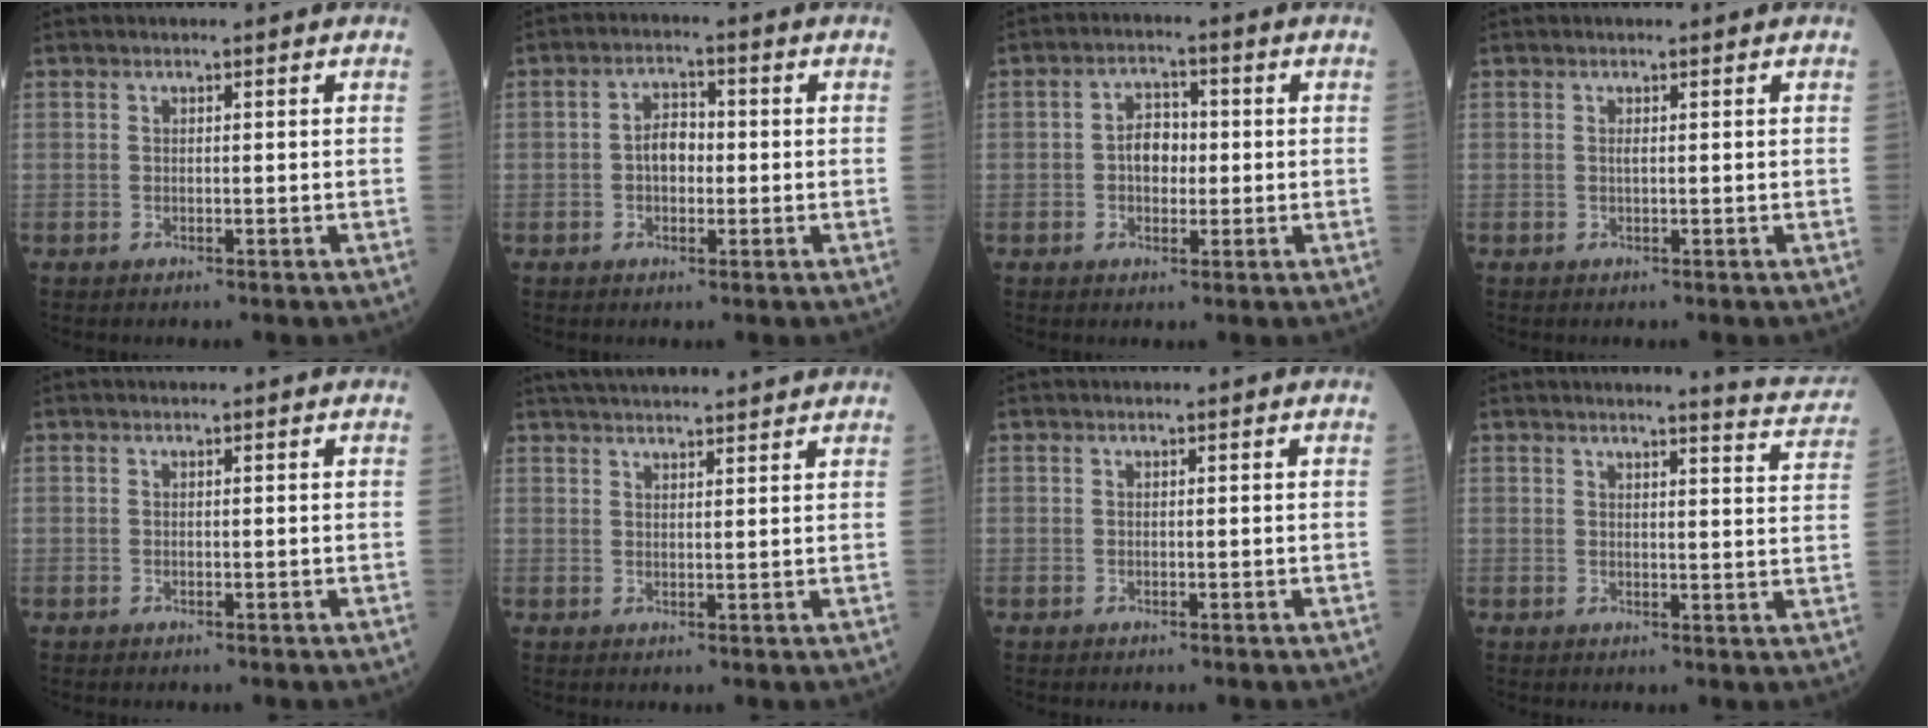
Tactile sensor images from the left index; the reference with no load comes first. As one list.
[{"total": 4.0, "force": [-0.4, 2.4, 3.1], "torque": [-0.059, 0.015, -0.009]}, {"total": 4.3, "force": [-0.2, 2.8, 3.2], "torque": [-0.060, 0.015, -0.004]}, {"total": 0.5, "force": [0.2, 0.0, 0.5], "torque": [-0.014, 0.000, 0.004]}, {"total": 0.0}, {"total": 13.4, "force": [12.4, 1.1, 4.9], "torque": [-0.084, 0.035, 0.177]}, {"total": 0.0}, {"total": 7.2, "force": [7.1, -0.3, 0.9], "torque": [-0.014, -0.037, 0.065]}]